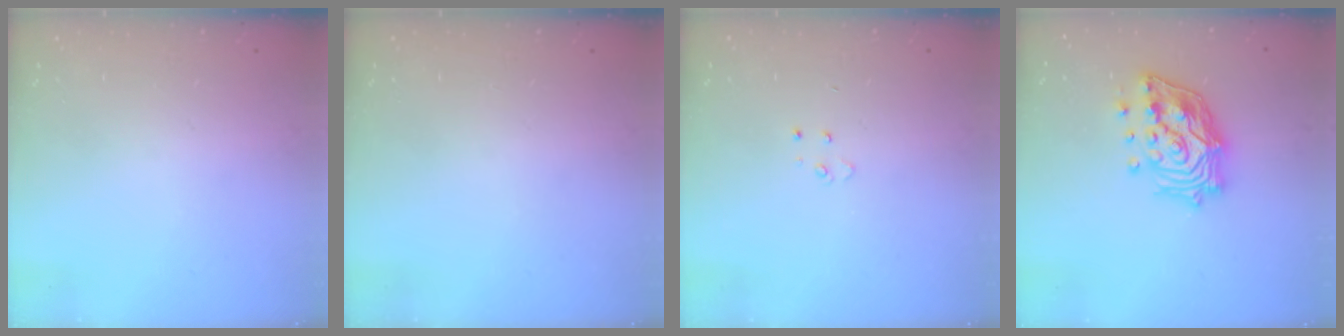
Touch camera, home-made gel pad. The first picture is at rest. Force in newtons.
{"total": 0.0}
{"total": 3.5, "press": 3.4, "slide": 0.4}
{"total": 18.1, "press": 17.9, "slide": 2.7}